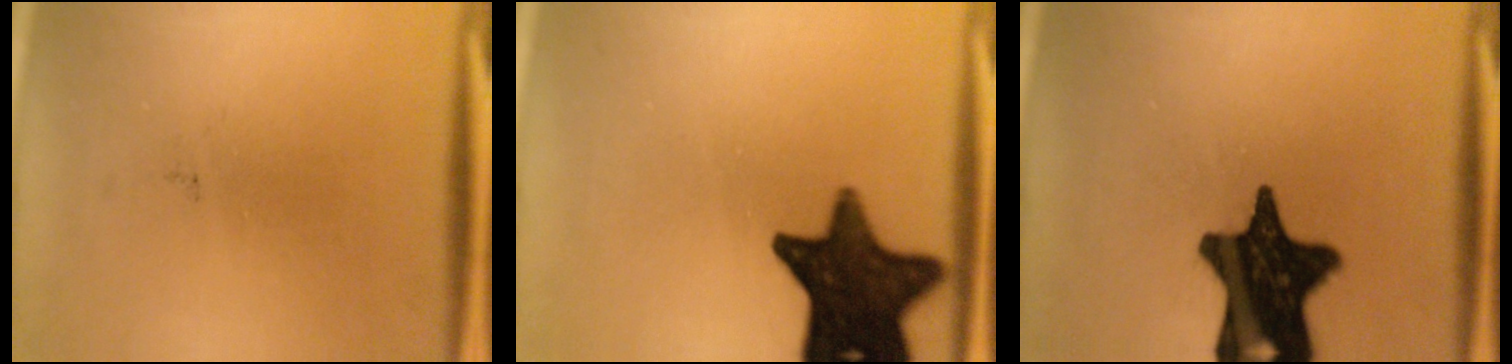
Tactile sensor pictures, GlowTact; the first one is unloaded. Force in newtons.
{"total": 16.3}
{"total": 17.0}